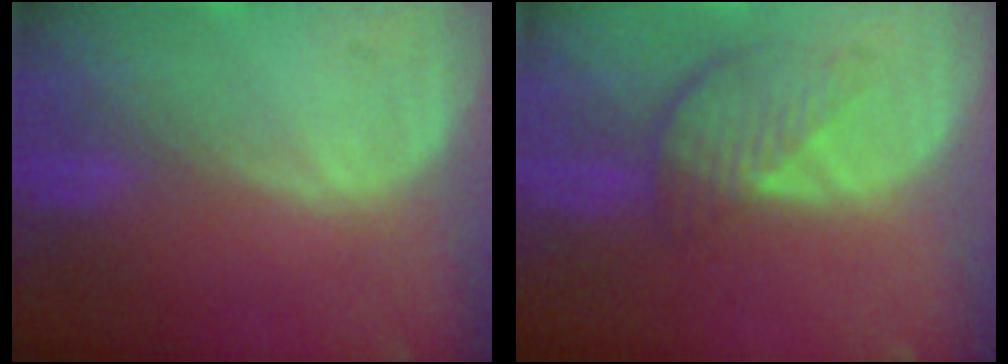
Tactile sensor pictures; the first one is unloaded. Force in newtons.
{"total": 4.6, "press": 4.1, "slide": 2.1}